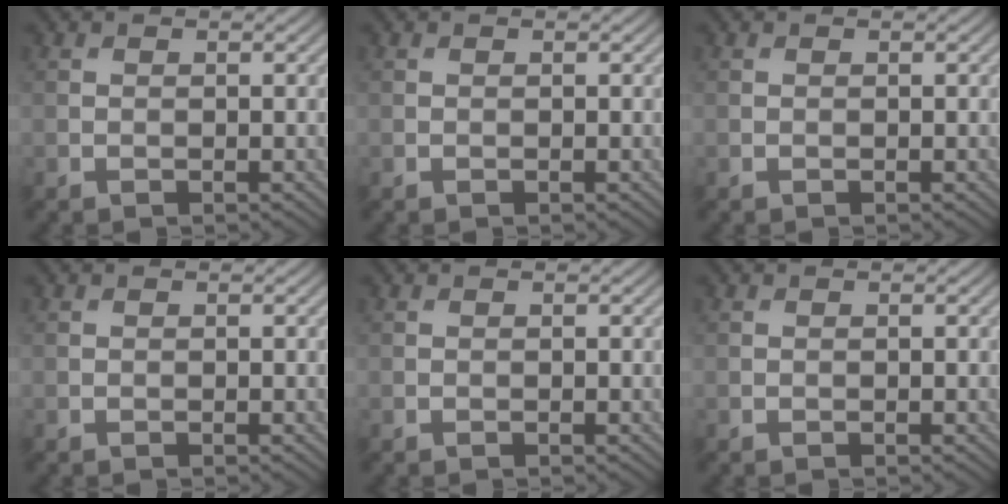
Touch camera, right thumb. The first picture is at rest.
{"total": 0.0}
{"total": 0.0}
{"total": 0.0}
{"total": 0.0}
{"total": 0.0}